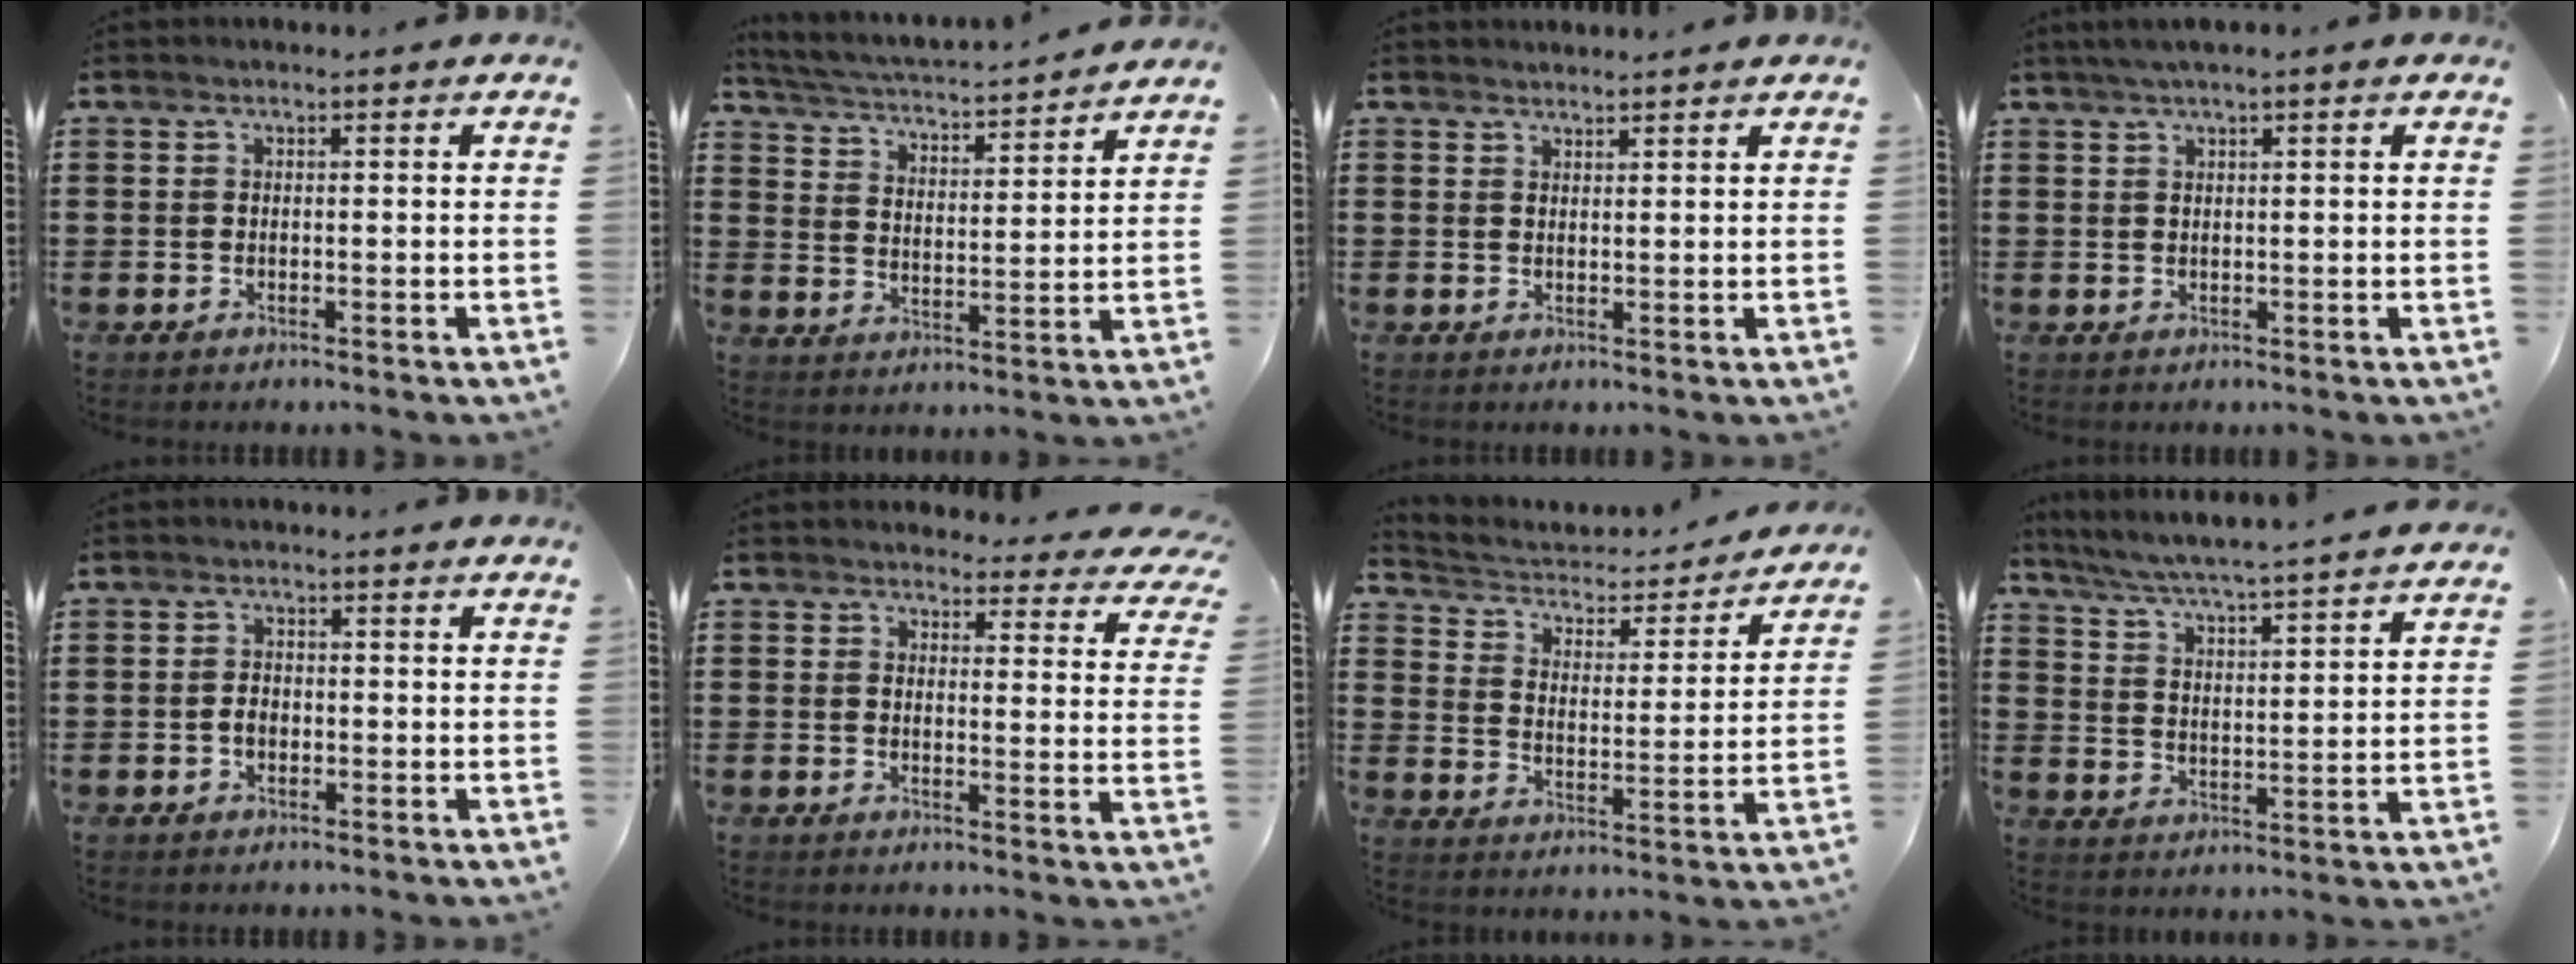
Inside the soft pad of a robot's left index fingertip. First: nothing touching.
{"total": 3.5, "force": [3.3, -0.3, 0.9], "torque": [-0.038, -0.032, 0.048]}
{"total": 1.6, "force": [1.6, 0.1, 0.0], "torque": [-0.004, 0.001, 0.032]}
{"total": 1.9, "force": [1.3, 0.1, 1.4], "torque": [-0.028, 0.003, 0.024]}
{"total": 1.9, "force": [-0.3, 1.2, 1.4], "torque": [-0.029, 0.004, -0.006]}
{"total": 3.8, "force": [3.6, 0.8, 0.7], "torque": [-0.014, -0.020, 0.063]}
{"total": 3.0, "force": [2.6, 1.2, 0.8], "torque": [-0.036, -0.024, 0.035]}
{"total": 4.6, "force": [4.3, -0.9, 1.3], "torque": [-0.049, -0.041, 0.063]}